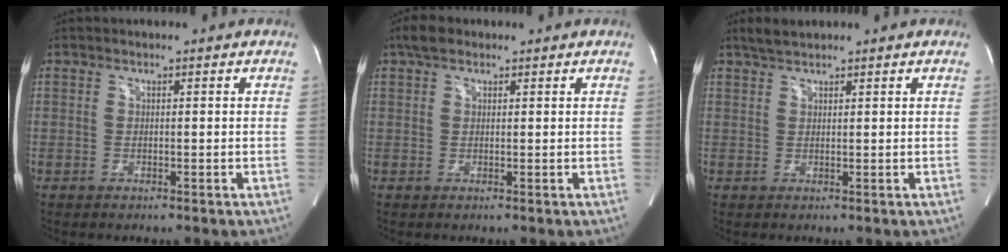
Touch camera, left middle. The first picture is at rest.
{"total": 2.6, "force": [1.8, 1.4, 1.3], "torque": [-0.028, 0.020, 0.032]}
{"total": 2.3, "force": [2.0, 0.4, 0.9], "torque": [-0.023, 0.013, 0.041]}